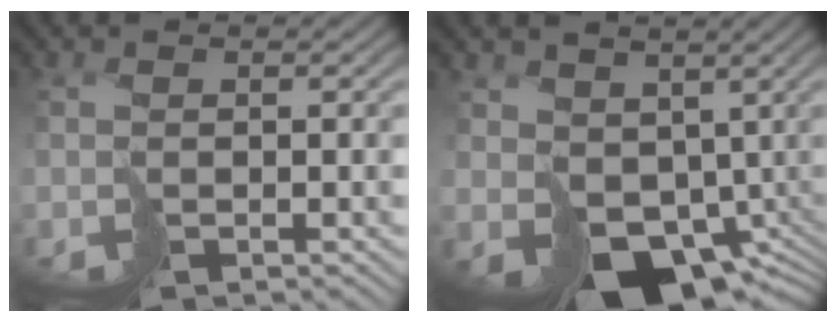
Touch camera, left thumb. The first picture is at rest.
{"total": 9.4, "force": [-0.3, 7.4, 5.8], "torque": [-0.124, -0.034, 0.021]}